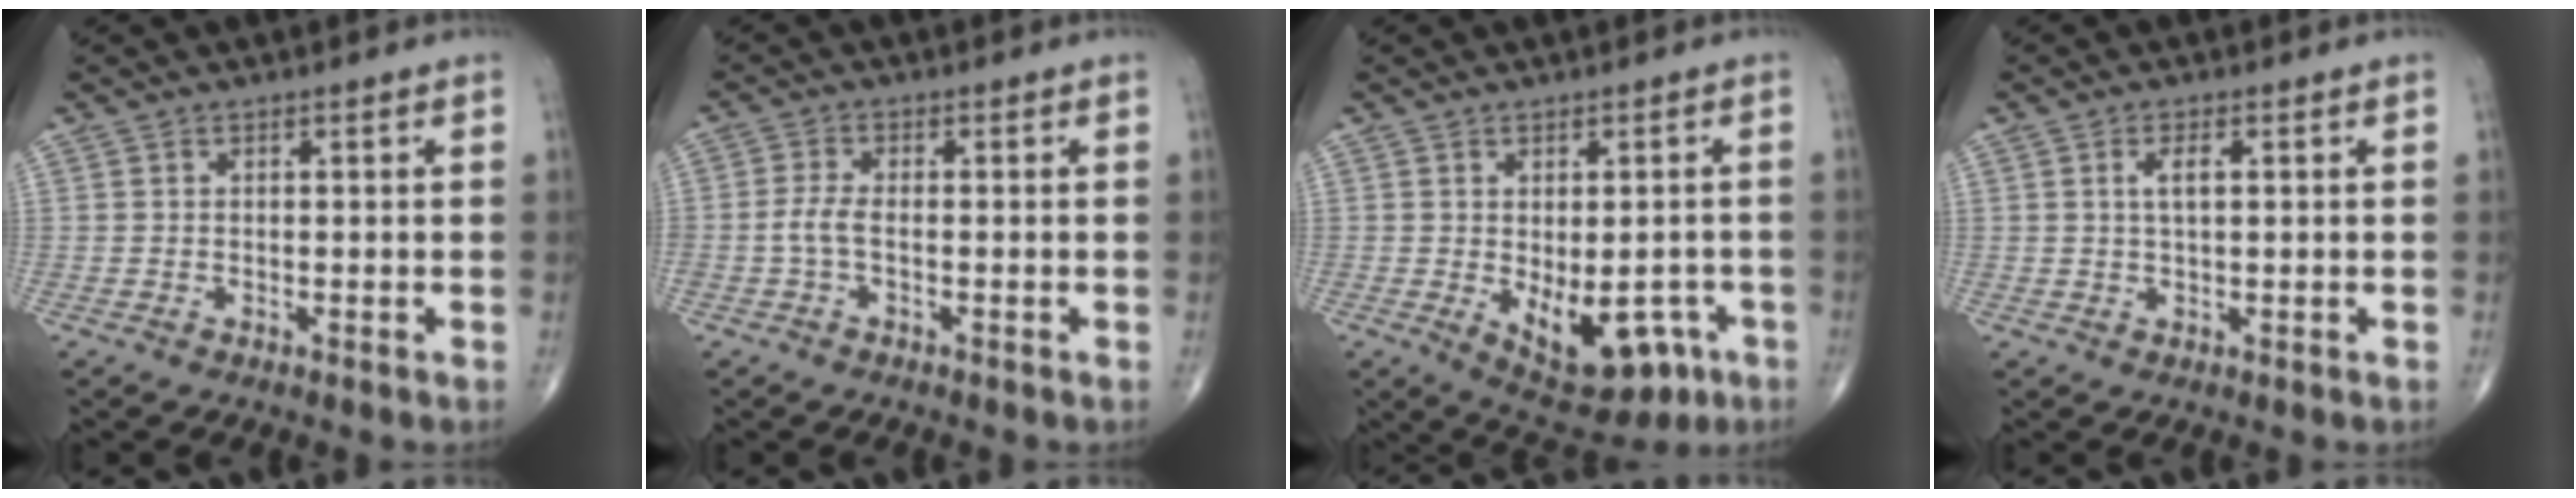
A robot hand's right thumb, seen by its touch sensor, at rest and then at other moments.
{"total": 2.8, "force": [-0.8, 1.1, 2.4], "torque": [-0.058, 0.005, -0.020]}
{"total": 11.9, "force": [-3.7, 6.5, 9.2], "torque": [-0.098, 0.007, -0.034]}
{"total": 2.7, "force": [0.7, 1.0, 2.4], "torque": [-0.045, 0.002, 0.012]}